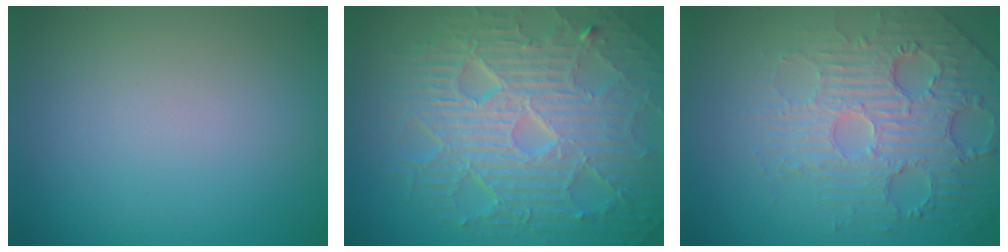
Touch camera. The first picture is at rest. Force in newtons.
{"total": 10.6, "press": 6.8, "slide": 8.1}
{"total": 5.1, "press": 4.3, "slide": 2.7}